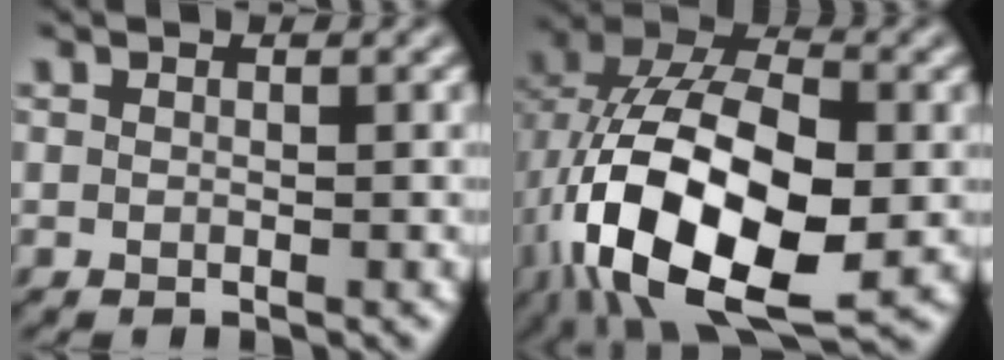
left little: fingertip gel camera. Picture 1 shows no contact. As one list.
[{"total": 16.7, "force": [-4.5, 9.1, 13.3], "torque": [-0.256, -0.007, -0.081]}]